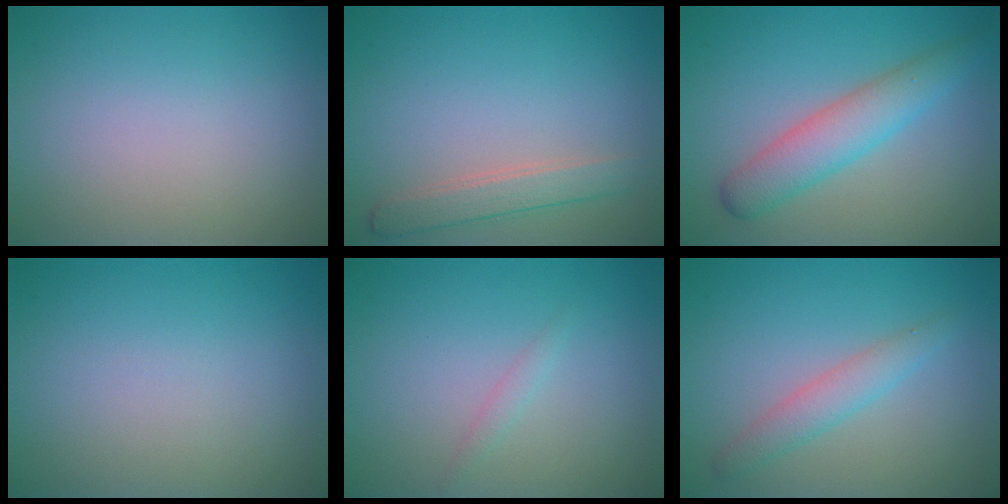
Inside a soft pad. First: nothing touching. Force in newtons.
{"total": 2.3, "press": 2.3, "slide": 0.1}
{"total": 4.2, "press": 4.2, "slide": 0.2}
{"total": 0.0}
{"total": 0.8, "press": 0.8, "slide": 0.0}
{"total": 2.3, "press": 2.3, "slide": 0.0}